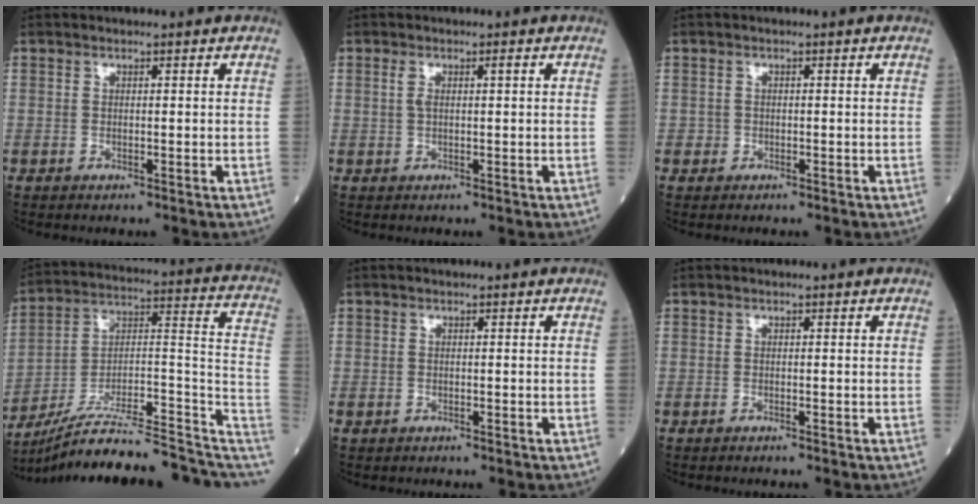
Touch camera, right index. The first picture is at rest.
{"total": 1.9, "force": [0.5, 0.5, 1.8], "torque": [-0.038, 0.015, 0.012]}
{"total": 1.2, "force": [-0.1, 1.2, -0.1], "torque": [0.009, 0.009, -0.006]}
{"total": 23.2, "force": [-20.1, 1.8, 11.5], "torque": [-0.130, 0.031, -0.313]}
{"total": 0.8, "force": [-0.4, 0.7, 0.2], "torque": [-0.009, 0.001, -0.009]}
{"total": 0.0}